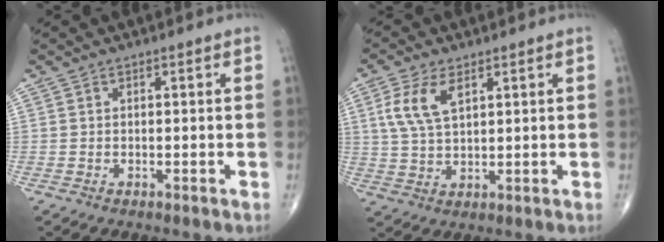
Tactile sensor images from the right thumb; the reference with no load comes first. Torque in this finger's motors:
{"motor_torque": [0.45, 0.46, 0.78, 0.32, 0.28]}